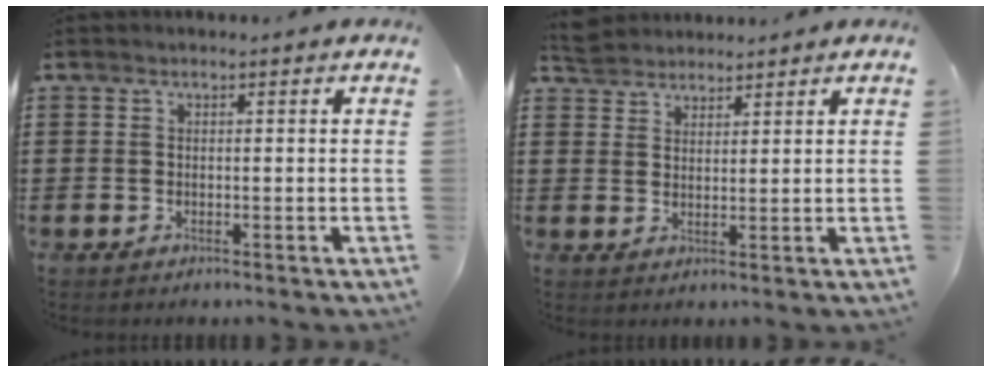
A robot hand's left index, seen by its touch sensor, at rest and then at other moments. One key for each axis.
{"total": 4.0, "fx": 3.7, "fy": 1.4, "fz": 0.3, "tx": -0.023, "ty": -0.004, "tz": 0.072}